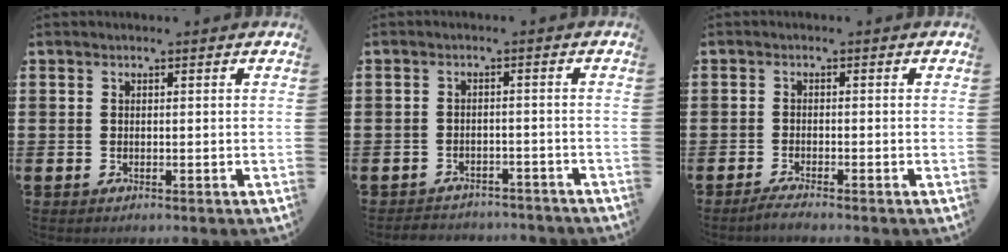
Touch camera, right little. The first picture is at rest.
{"total": 2.1, "force": [-2.0, 0.2, -0.3], "torque": [-0.004, 0.004, -0.046]}
{"total": 1.4, "force": [-1.2, 0.0, 0.8], "torque": [-0.013, -0.001, -0.023]}